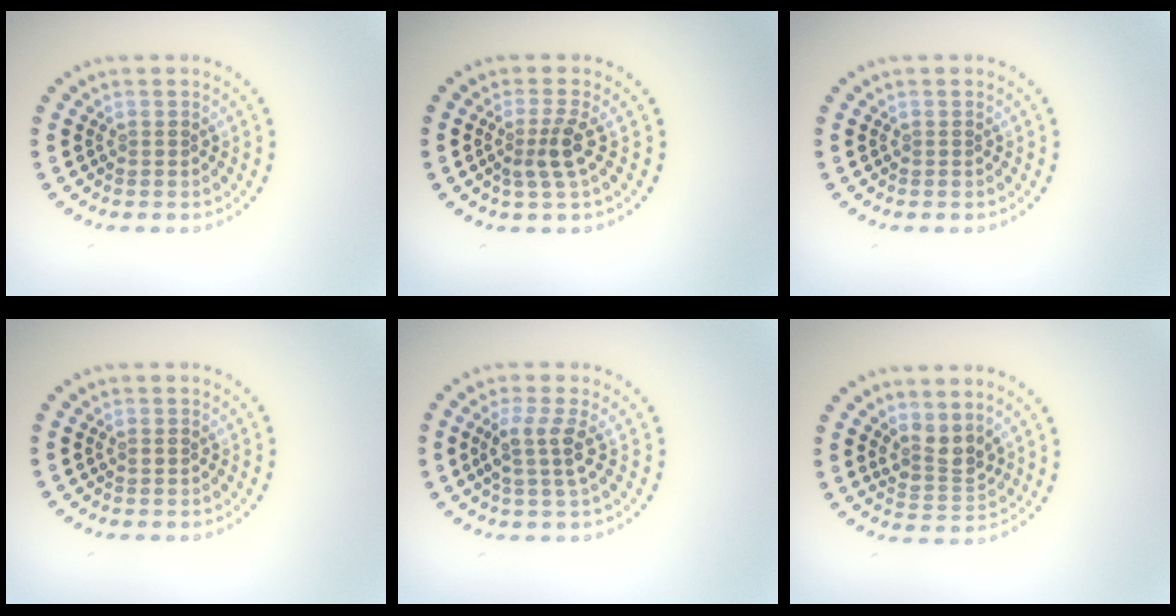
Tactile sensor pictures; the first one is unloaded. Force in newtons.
{"total": 2.4, "press": 1.8, "slide": 1.6}
{"total": 0.0}
{"total": 0.6, "press": 0.6, "slide": 0.1}
{"total": 2.7, "press": 2.1, "slide": 1.6}
{"total": 2.7, "press": 2.1, "slide": 1.7}